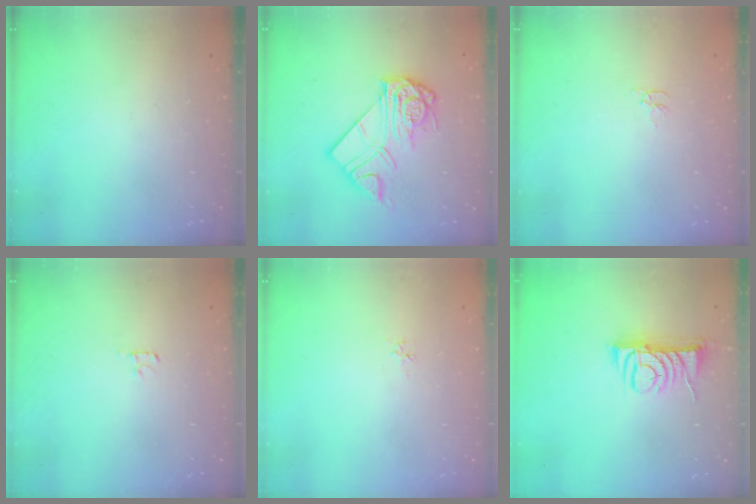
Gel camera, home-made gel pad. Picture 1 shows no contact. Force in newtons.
{"total": 13.7, "press": 13.6, "slide": 1.4}
{"total": 3.1, "press": 3.1, "slide": 0.3}
{"total": 2.5, "press": 2.4, "slide": 0.3}
{"total": 3.6, "press": 3.6, "slide": 0.4}
{"total": 9.0, "press": 8.9, "slide": 0.5}